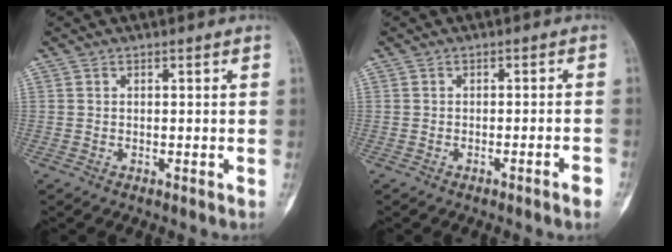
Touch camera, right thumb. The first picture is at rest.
{"total": 2.3, "force": [-1.4, -0.1, 1.8], "torque": [-0.031, 0.006, -0.021]}